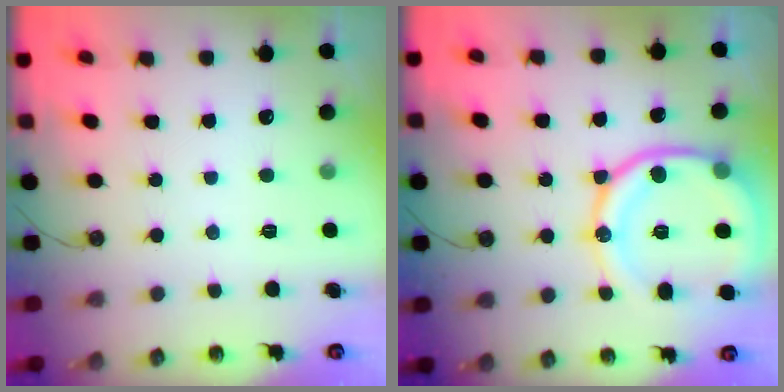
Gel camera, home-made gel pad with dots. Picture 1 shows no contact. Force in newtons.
{"total": 18.9, "press": 18.8, "slide": 2.3}